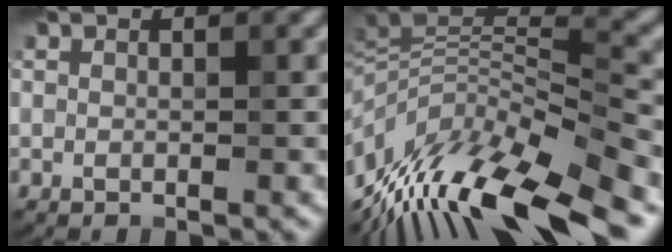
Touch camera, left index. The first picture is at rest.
{"total": 13.0, "force": [-5.9, 3.7, 11.0], "torque": [-0.208, 0.011, -0.092]}